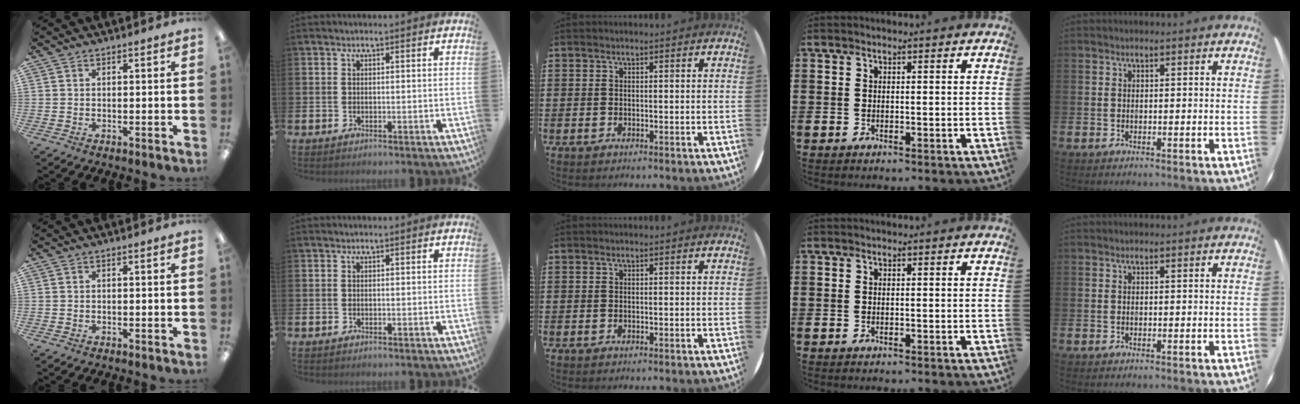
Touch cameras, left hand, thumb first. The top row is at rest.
{}